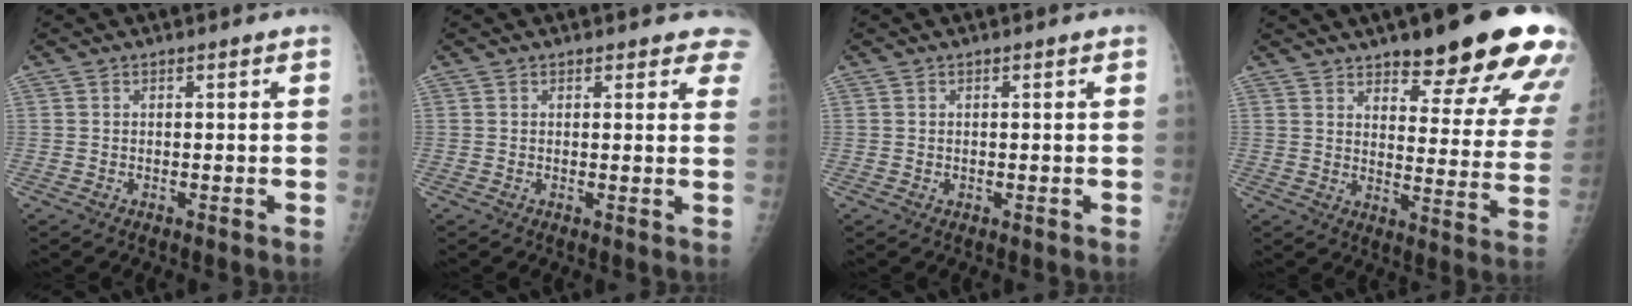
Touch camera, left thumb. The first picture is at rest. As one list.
[{"total": 4.7, "force": [4.0, 1.8, 1.6], "torque": [0.019, -0.015, 0.029]}, {"total": 0.0}, {"total": 22.0, "force": [14.9, 5.9, 15.1], "torque": [-0.154, -0.070, 0.189]}]